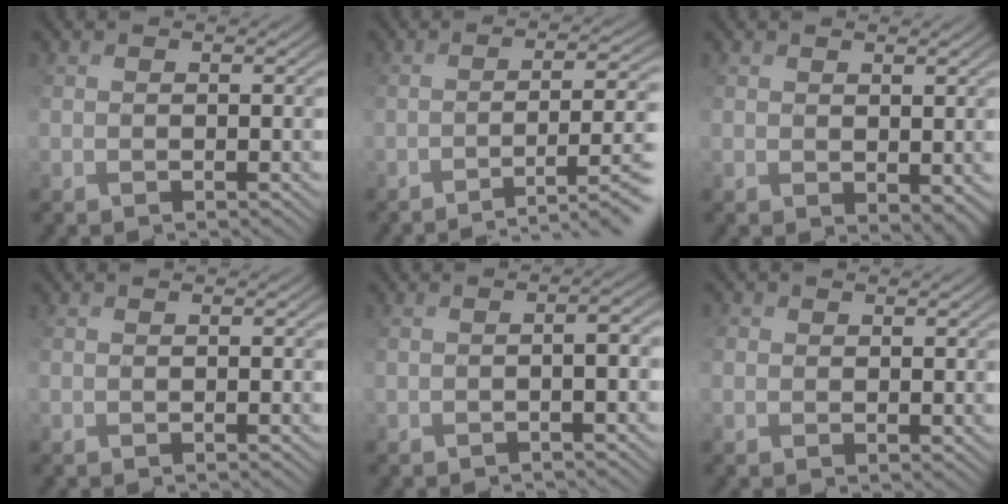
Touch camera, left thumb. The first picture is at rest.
{"total": 7.3, "force": [-4.7, 1.2, 5.4], "torque": [-0.064, 0.011, -0.060]}
{"total": 3.6, "force": [-0.4, 2.5, 2.5], "torque": [-0.055, -0.014, 0.000]}
{"total": 0.0}
{"total": 2.5, "force": [-1.4, 0.5, 2.0], "torque": [-0.002, 0.009, -0.003]}
{"total": 2.1, "force": [0.6, 1.9, 0.7], "torque": [-0.027, 0.003, 0.018]}